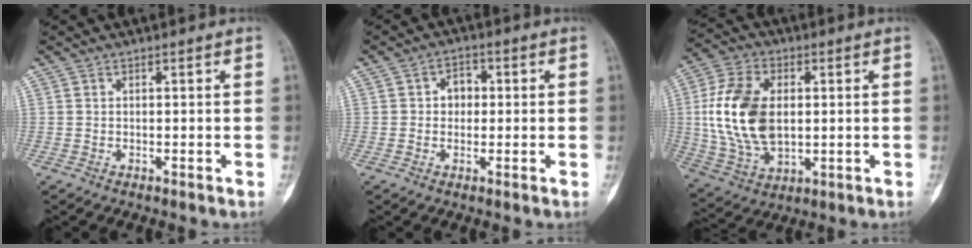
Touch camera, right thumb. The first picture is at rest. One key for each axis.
{"total": 3.8, "fx": 0.2, "fy": 3.1, "fz": 2.2, "tx": -0.009, "ty": 0.011, "tz": -0.003}
{"total": 17.0, "fx": 1.2, "fy": 10.8, "fz": 13.2, "tx": -0.251, "ty": -0.003, "tz": 0.031}